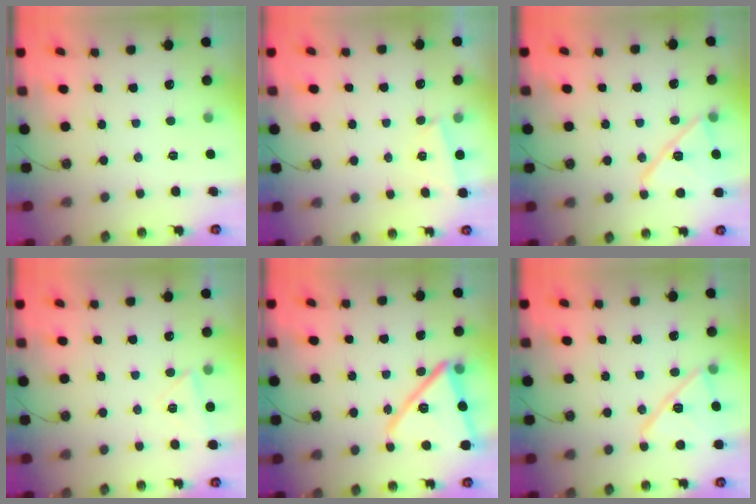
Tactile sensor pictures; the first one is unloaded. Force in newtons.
{"total": 1.5, "press": 1.4, "slide": 0.5}
{"total": 13.1, "press": 13.1, "slide": 0.8}
{"total": 5.1, "press": 5.1, "slide": 0.5}
{"total": 17.4, "press": 17.4, "slide": 1.3}
{"total": 13.1, "press": 13.1, "slide": 0.8}